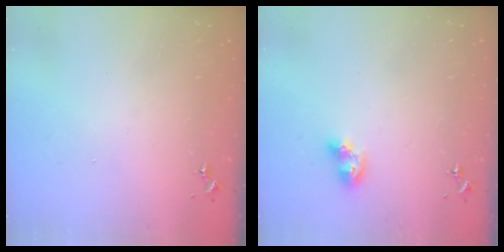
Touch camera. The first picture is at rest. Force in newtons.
{"total": 8.7, "press": 8.6, "slide": 0.9}